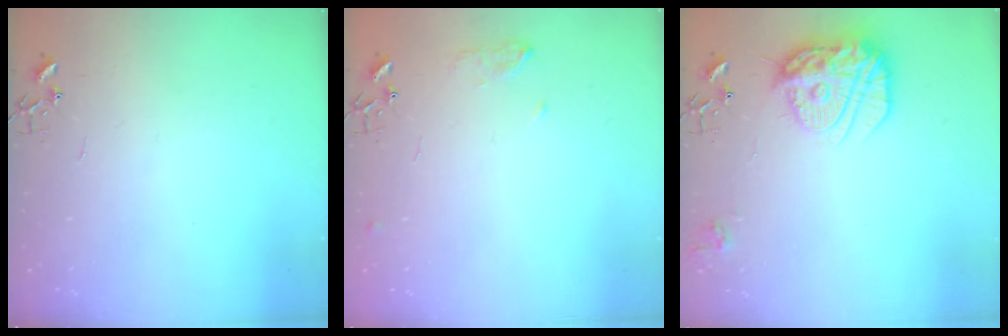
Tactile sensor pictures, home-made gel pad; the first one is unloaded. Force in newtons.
{"total": 6.6, "press": 6.5, "slide": 1.1}
{"total": 16.5, "press": 16.4, "slide": 1.4}